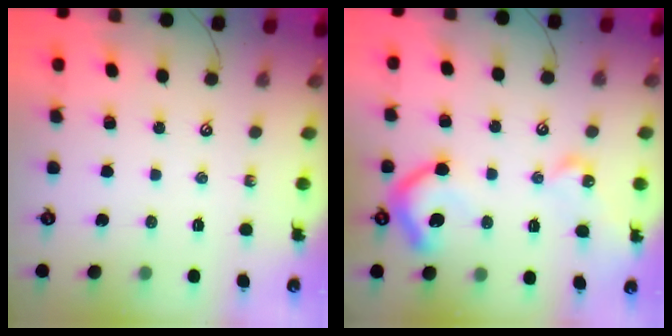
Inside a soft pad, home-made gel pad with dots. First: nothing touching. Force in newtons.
{"total": 12.7, "press": 12.7, "slide": 1.2}